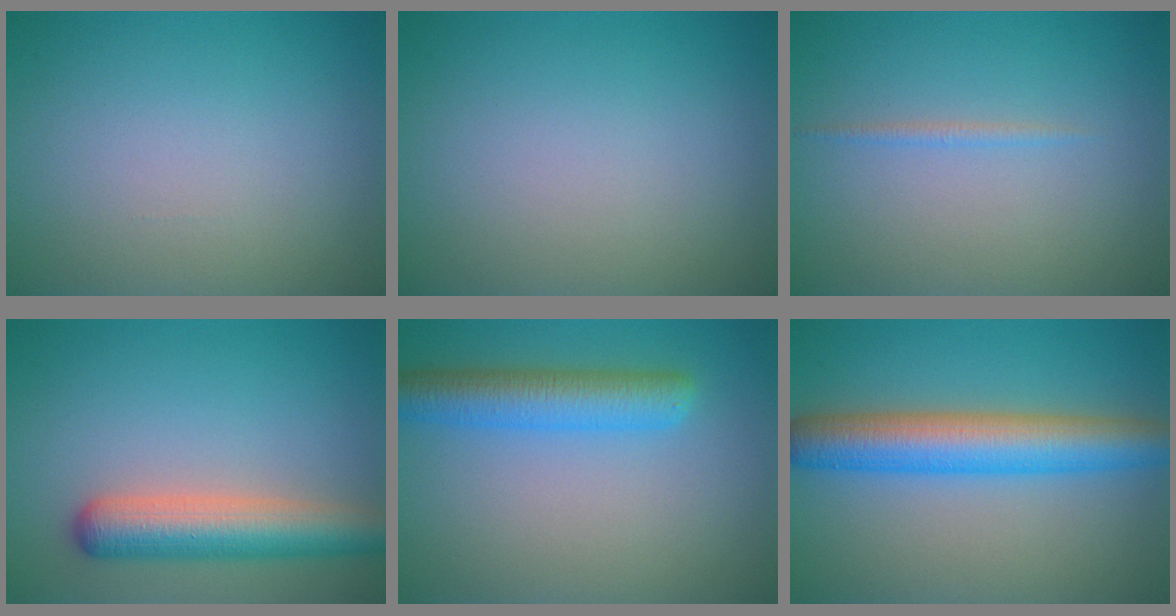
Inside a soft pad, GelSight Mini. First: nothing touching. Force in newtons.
{"total": 0.0}
{"total": 0.7, "press": 0.7, "slide": 0.1}
{"total": 5.9, "press": 5.9, "slide": 0.3}
{"total": 5.0, "press": 5.0, "slide": 0.3}
{"total": 7.1, "press": 7.1, "slide": 0.1}